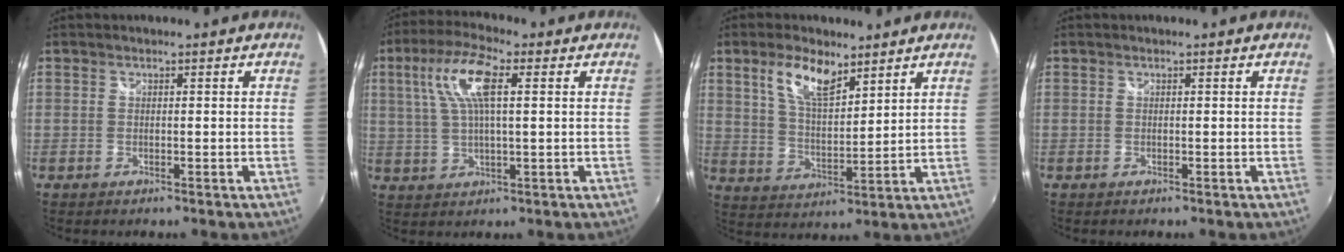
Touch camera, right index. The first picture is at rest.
{"total": 10.1, "force": [3.2, 2.7, 9.2], "torque": [-0.182, 0.018, 0.058]}
{"total": 9.0, "force": [5.7, 3.4, 6.1], "torque": [-0.115, 0.008, 0.110]}
{"total": 0.0}